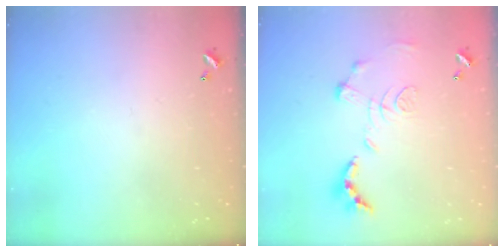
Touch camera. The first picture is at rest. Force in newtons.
{"total": 1.2, "press": 0.4, "slide": 1.1}